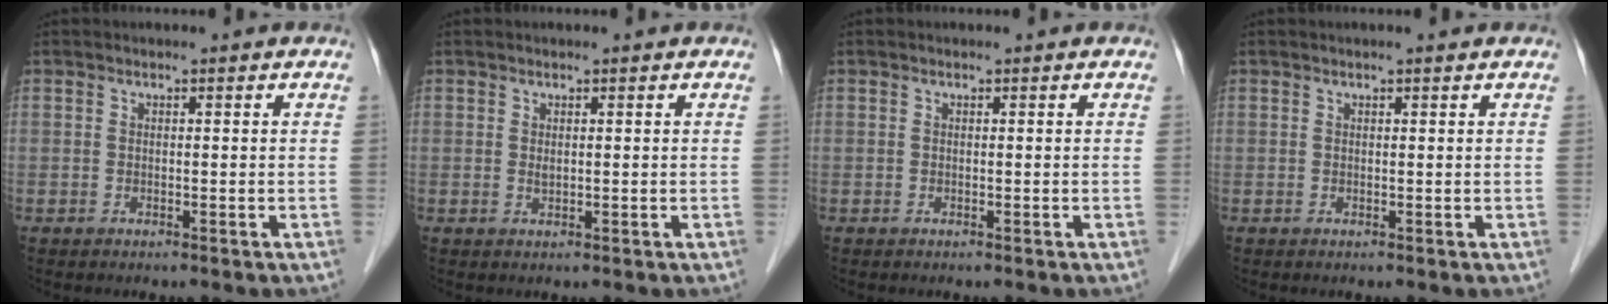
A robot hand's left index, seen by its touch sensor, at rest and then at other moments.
{"total": 0.7, "force": [0.1, 0.2, 0.7], "torque": [-0.016, -0.005, 0.005]}
{"total": 0.0}
{"total": 0.7, "force": [0.5, -0.1, 0.4], "torque": [-0.012, 0.000, 0.011]}